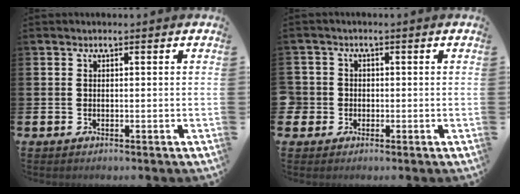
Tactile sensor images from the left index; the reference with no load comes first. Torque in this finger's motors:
{"motor_torque": [0.10, 0.03, -0.02, -0.01]}